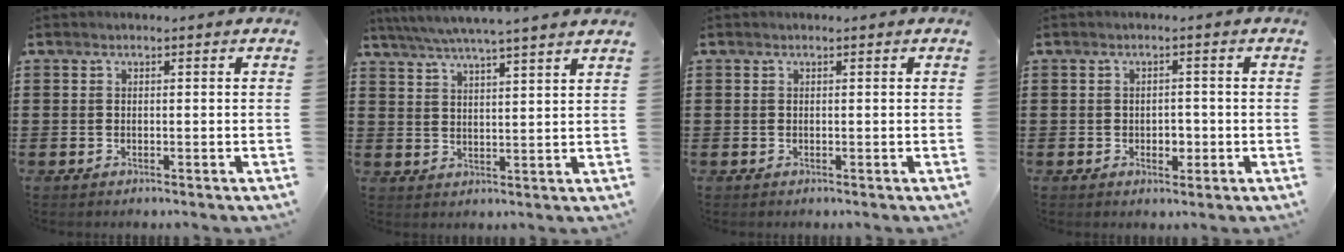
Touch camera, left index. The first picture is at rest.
{"total": 4.7, "force": [4.3, -0.5, 1.7], "torque": [-0.047, -0.022, 0.074]}
{"total": 0.0}
{"total": 2.2, "force": [-0.4, 1.5, 1.5], "torque": [-0.030, 0.004, -0.011]}